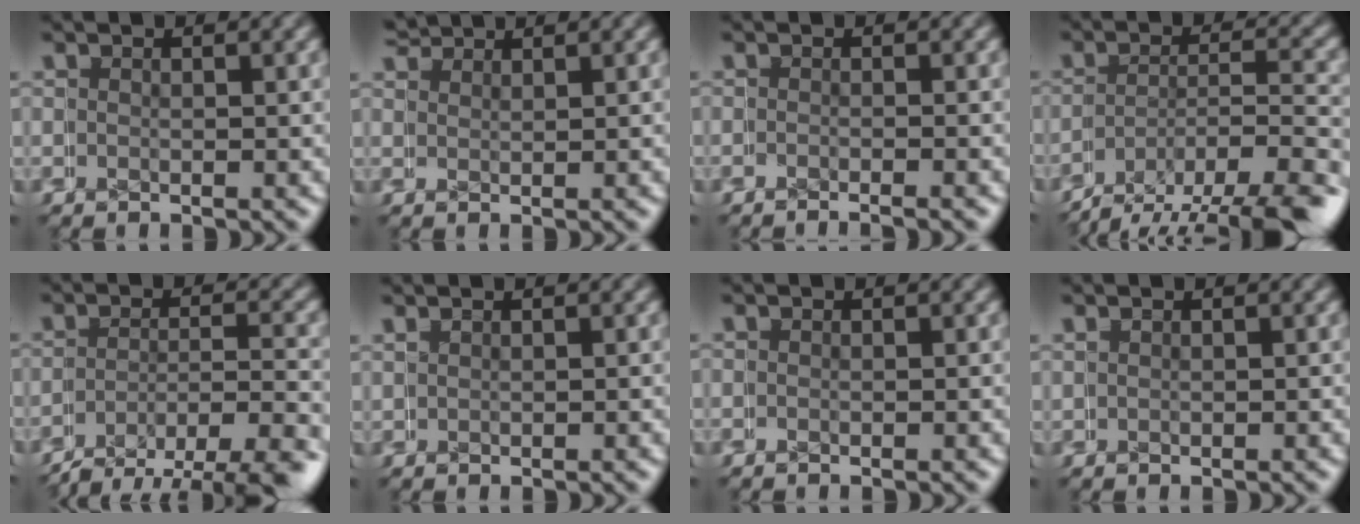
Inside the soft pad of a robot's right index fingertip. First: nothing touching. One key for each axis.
{"total": 2.7, "fx": 2.6, "fy": -0.5, "fz": 0.0, "tx": 0.001, "ty": 0.007, "tz": 0.051}
{"total": 1.5, "fx": -1.4, "fy": 0.0, "fz": 0.4, "tx": 0.007, "ty": 0.002, "tz": -0.023}
{"total": 6.9, "fx": -4.9, "fy": 2.3, "fz": 4.2, "tx": -0.049, "ty": -0.001, "tz": -0.072}
{"total": 5.9, "fx": -4.2, "fy": 2.3, "fz": 3.5, "tx": -0.043, "ty": -0.006, "tz": -0.058}
{"total": 1.2, "fx": 1.0, "fy": -0.5, "fz": -0.3, "tx": 0.008, "ty": 0.005, "tz": 0.020}
{"total": 0.0}
{"total": 0.7, "fx": 0.6, "fy": -0.2, "fz": -0.2, "tx": 0.007, "ty": 0.002, "tz": 0.010}